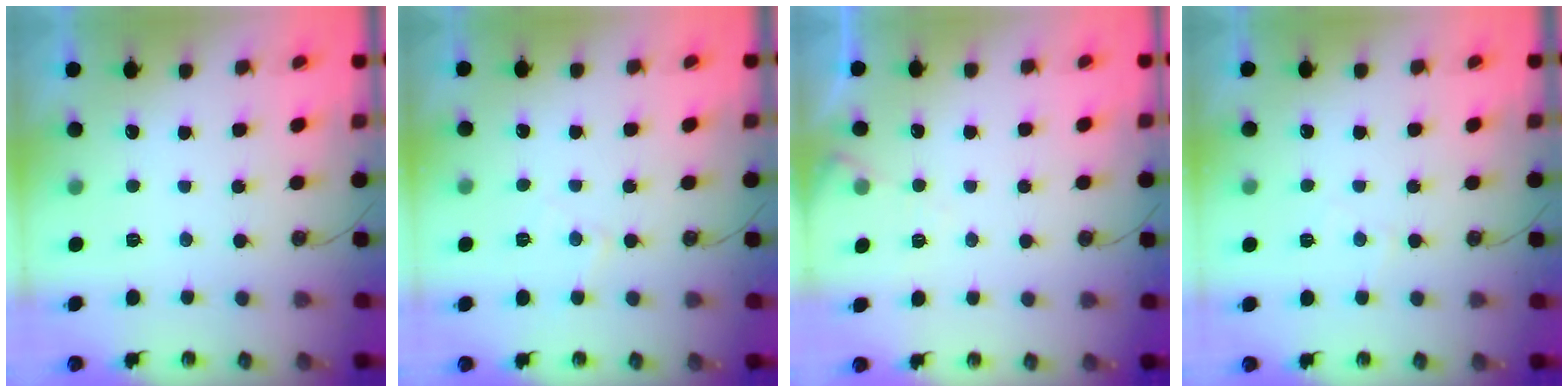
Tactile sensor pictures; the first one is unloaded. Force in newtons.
{"total": 5.4, "press": 5.4, "slide": 0.9}
{"total": 5.4, "press": 5.3, "slide": 0.7}
{"total": 3.8, "press": 3.7, "slide": 0.6}